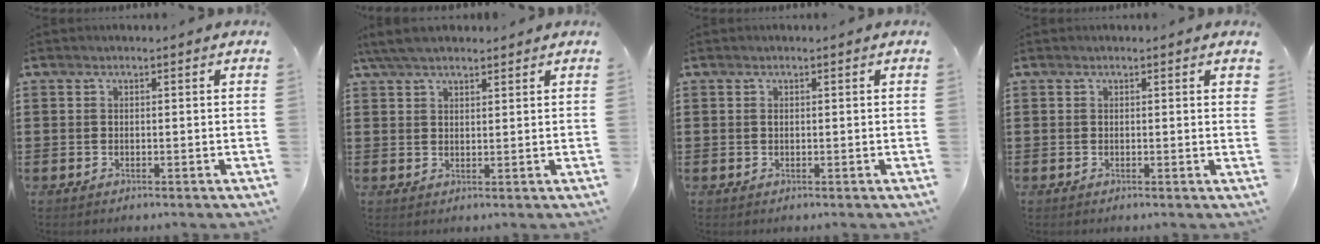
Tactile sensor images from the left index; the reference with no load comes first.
{"total": 4.2, "force": [3.4, 1.3, 2.1], "torque": [-0.050, 0.002, 0.064]}
{"total": 0.0}
{"total": 0.8, "force": [0.3, 0.1, 0.7], "torque": [-0.007, -0.001, 0.004]}